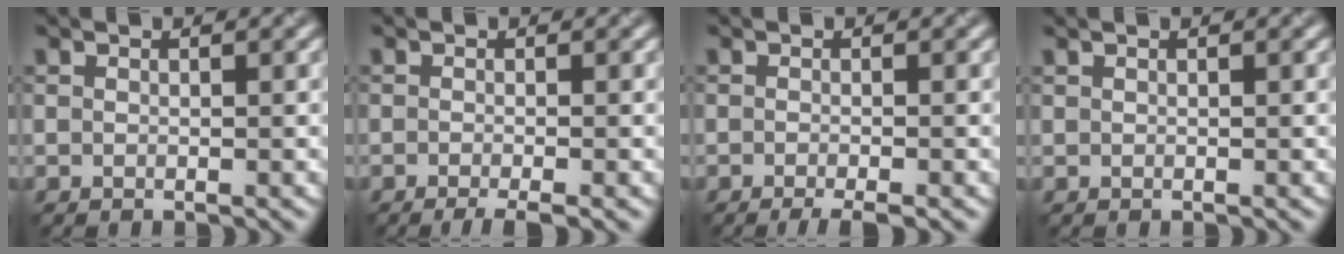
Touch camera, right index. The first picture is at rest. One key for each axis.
{"total": 2.5, "fx": -1.5, "fy": 0.4, "fz": 2.0, "tx": -0.025, "ty": 0.002, "tz": -0.021}
{"total": 2.6, "fx": -1.6, "fy": 0.4, "fz": 2.0, "tx": -0.025, "ty": 0.002, "tz": -0.021}
{"total": 0.0}